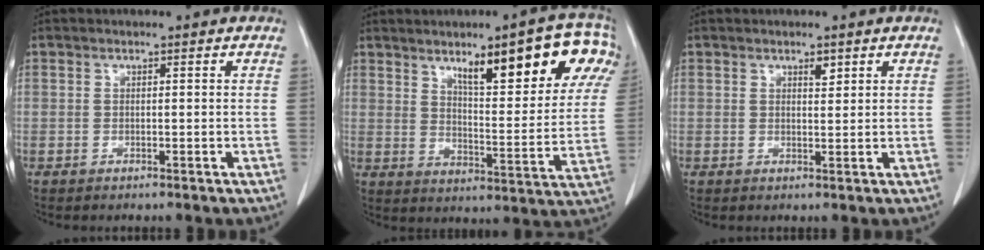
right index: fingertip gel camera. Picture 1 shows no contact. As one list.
[{"total": 18.3, "force": [9.7, 4.0, 15.0], "torque": [-0.196, 0.010, 0.136]}, {"total": 1.4, "force": [1.0, 0.5, 0.9], "torque": [-0.015, -0.004, 0.015]}]